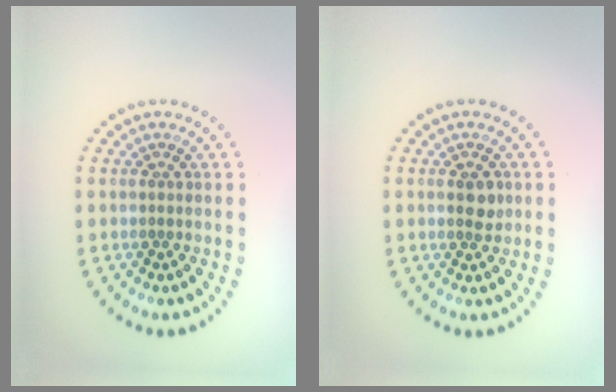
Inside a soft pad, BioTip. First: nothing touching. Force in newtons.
{"total": 1.8, "press": 1.8, "slide": 0.1}